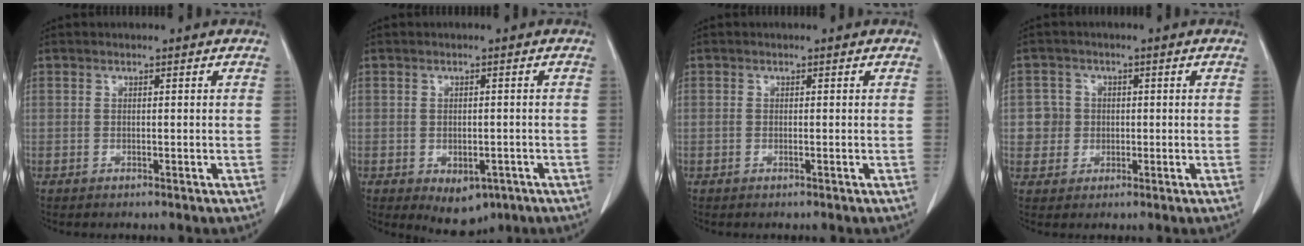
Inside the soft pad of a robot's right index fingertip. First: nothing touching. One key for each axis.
{"total": 5.6, "fx": -2.9, "fy": 3.3, "fz": 3.4, "tx": -0.038, "ty": -0.003, "tz": -0.030}
{"total": 0.0}
{"total": 3.6, "fx": 0.1, "fy": 3.6, "fz": 0.0, "tx": 0.015, "ty": 0.011, "tz": 0.004}